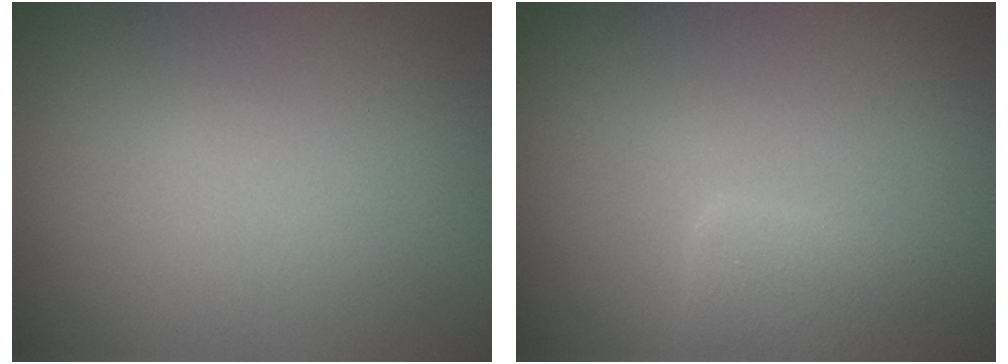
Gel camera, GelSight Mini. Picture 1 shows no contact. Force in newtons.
{"total": 2.9, "press": 2.9, "slide": 0.3}